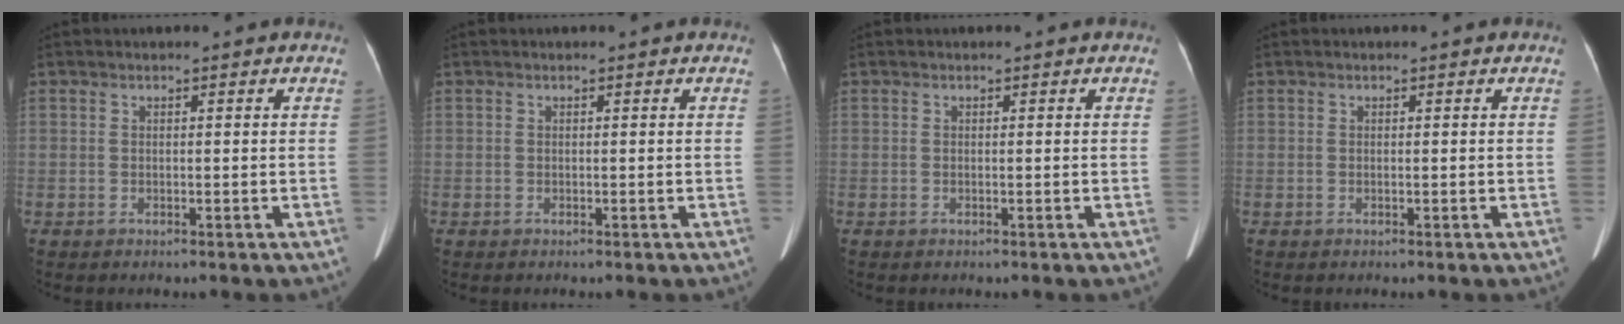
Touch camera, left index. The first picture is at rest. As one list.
[{"total": 0.0}, {"total": 0.0}, {"total": 0.0}]